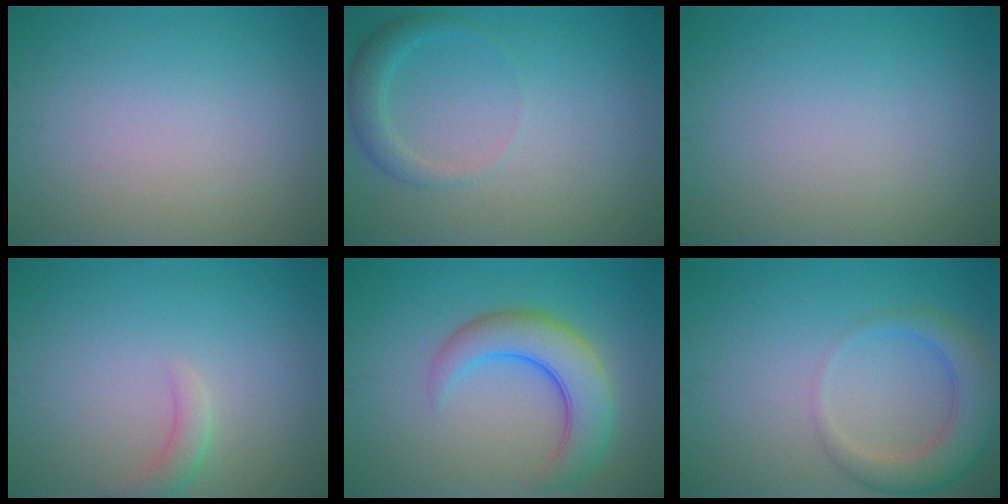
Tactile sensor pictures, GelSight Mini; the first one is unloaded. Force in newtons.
{"total": 2.1, "press": 2.1, "slide": 0.2}
{"total": 0.0}
{"total": 1.6, "press": 1.5, "slide": 0.2}
{"total": 5.8, "press": 5.8, "slide": 0.4}
{"total": 4.3, "press": 4.3, "slide": 0.3}